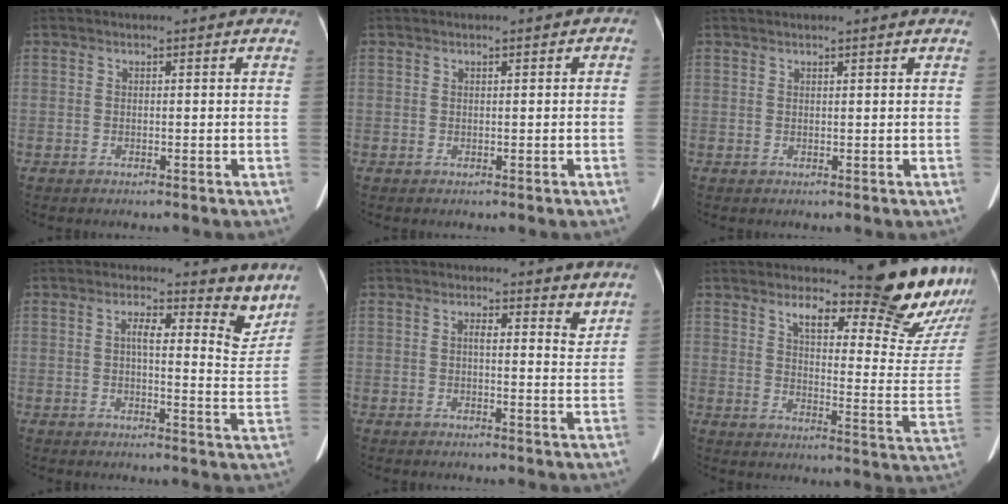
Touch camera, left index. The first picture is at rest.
{"total": 0.7, "force": [0.2, 0.3, 0.6], "torque": [-0.003, 0.006, 0.000]}
{"total": 1.9, "force": [1.6, -0.1, 1.1], "torque": [-0.012, 0.021, 0.027]}
{"total": 8.1, "force": [5.3, 2.5, 5.6], "torque": [-0.054, -0.003, 0.058]}
{"total": 4.9, "force": [3.1, 1.7, 3.3], "torque": [-0.037, 0.005, 0.036]}
{"total": 19.7, "force": [16.8, 2.2, 10.1], "torque": [-0.126, -0.098, 0.205]}